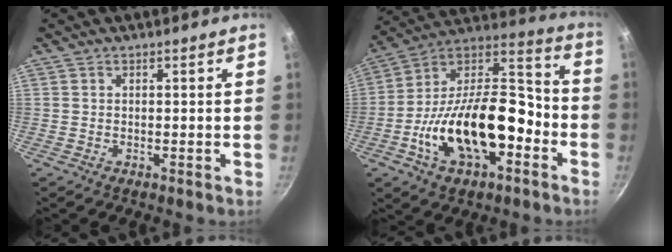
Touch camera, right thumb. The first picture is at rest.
{"total": 24.4, "force": [-7.4, 12.8, 19.4], "torque": [-0.313, 0.060, -0.131]}